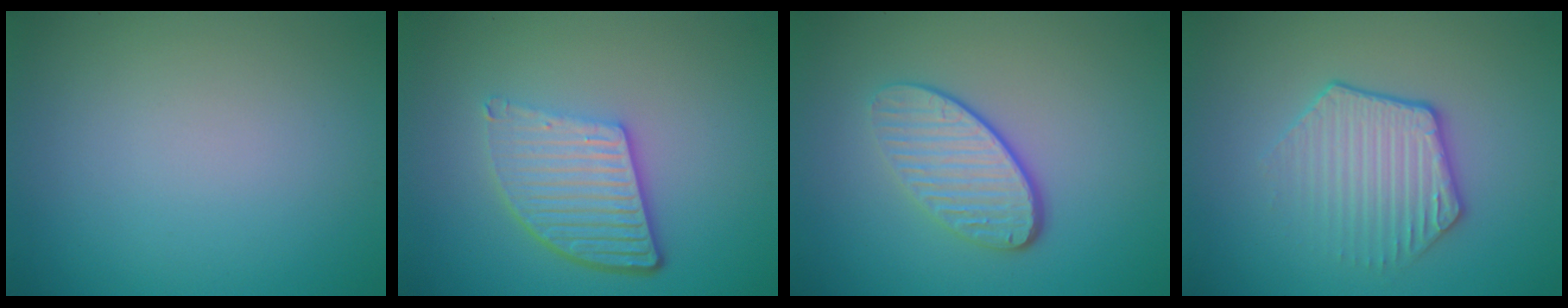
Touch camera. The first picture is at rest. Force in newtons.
{"total": 5.5, "press": 3.8, "slide": 4.0}
{"total": 4.3, "press": 3.2, "slide": 2.9}
{"total": 3.5, "press": 3.1, "slide": 1.7}